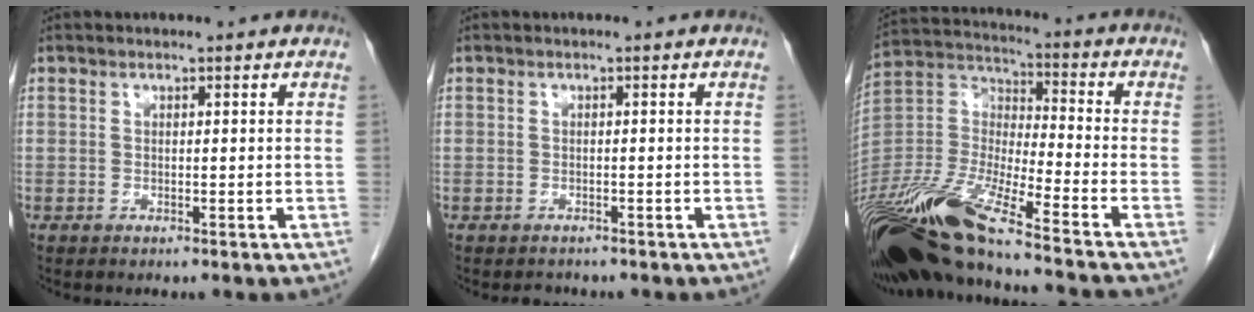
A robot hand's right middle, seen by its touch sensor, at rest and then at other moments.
{"total": 1.6, "force": [-1.4, 0.7, 0.0], "torque": [-0.004, -0.002, -0.020]}
{"total": 20.7, "force": [-16.1, 1.2, 13.0], "torque": [-0.301, -0.032, -0.309]}